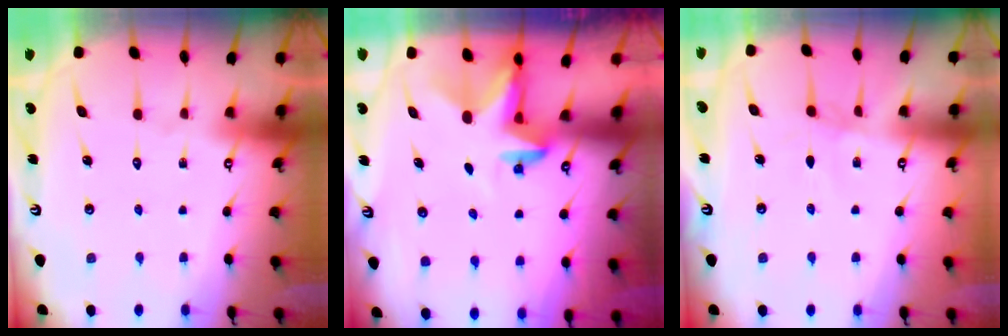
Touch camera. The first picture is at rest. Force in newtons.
{"total": 2.9, "press": 2.9, "slide": 0.1}
{"total": 0.6, "press": 0.6, "slide": 0.3}